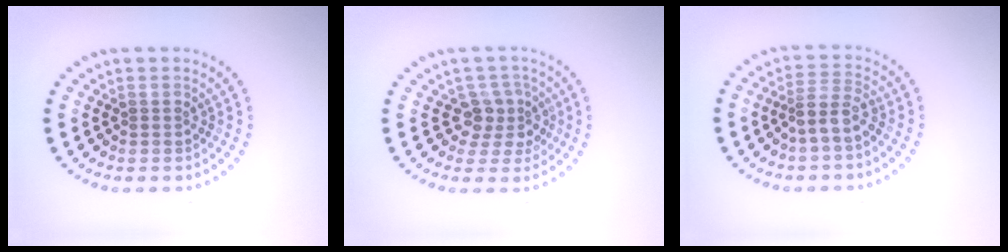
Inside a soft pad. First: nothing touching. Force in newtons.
{"total": 2.8, "press": 2.2, "slide": 1.7}
{"total": 2.5, "press": 2.0, "slide": 1.5}